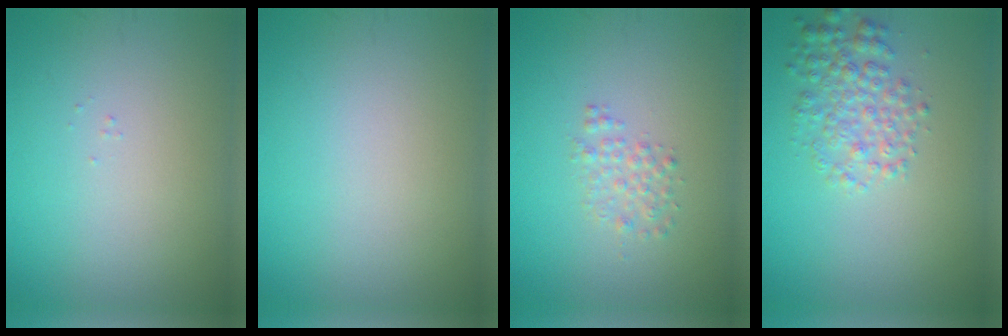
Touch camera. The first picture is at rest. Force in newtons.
{"total": 0.0}
{"total": 1.6, "press": 1.6, "slide": 0.0}
{"total": 3.4, "press": 3.4, "slide": 0.1}